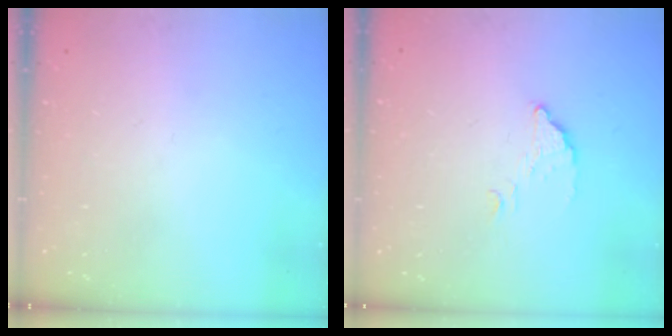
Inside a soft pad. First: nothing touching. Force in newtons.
{"total": 2.9, "press": 2.9, "slide": 0.1}